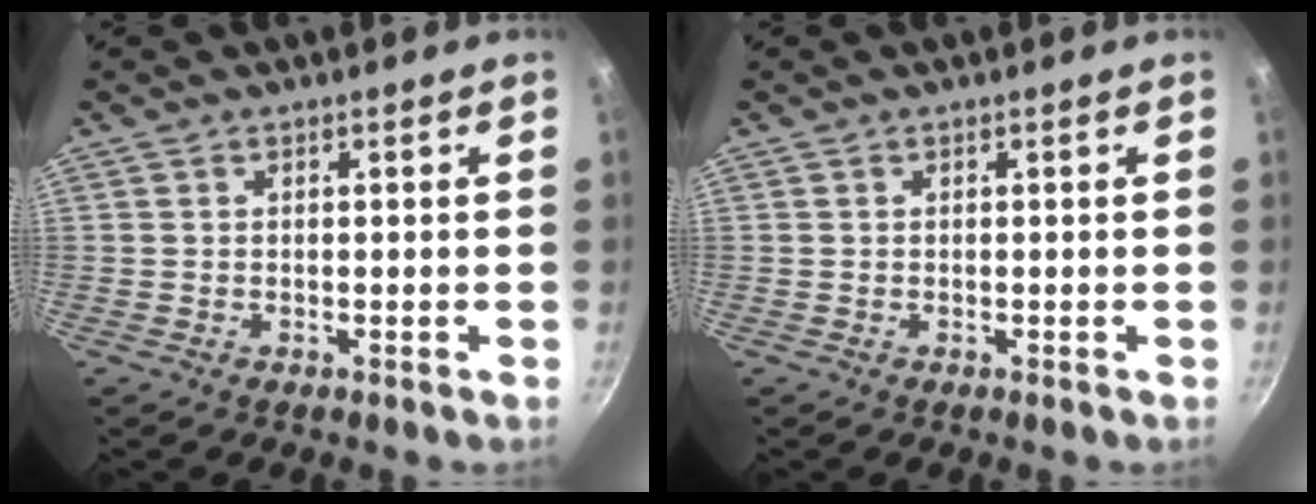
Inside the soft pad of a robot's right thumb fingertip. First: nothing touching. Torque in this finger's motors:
{"motor_torque": [0.00, 0.00, -0.02, -0.02, 0.01]}